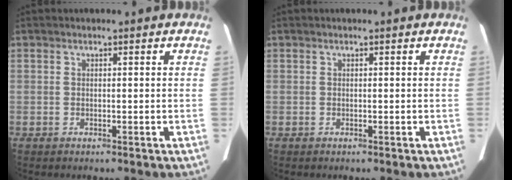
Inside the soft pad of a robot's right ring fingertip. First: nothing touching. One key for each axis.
{"total": 0.0}